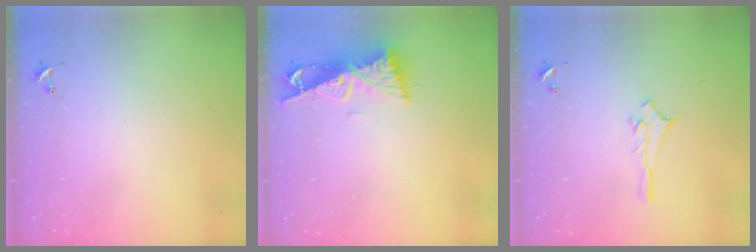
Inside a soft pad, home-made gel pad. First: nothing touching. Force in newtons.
{"total": 9.7, "press": 9.7, "slide": 0.7}
{"total": 2.9, "press": 2.9, "slide": 0.3}